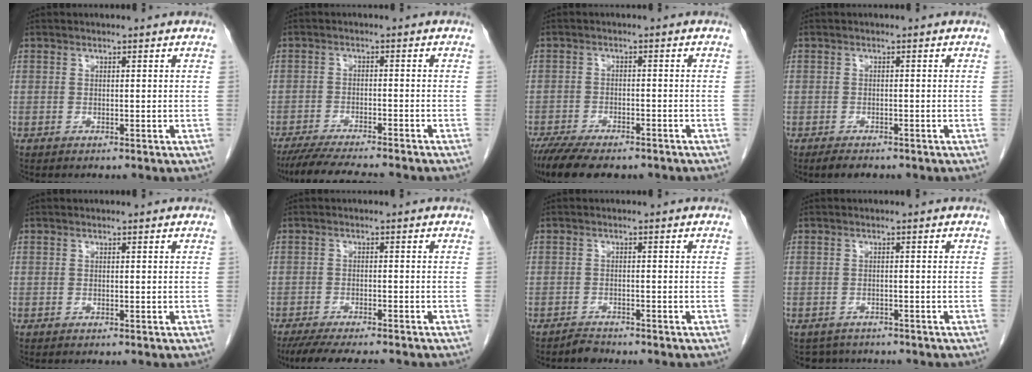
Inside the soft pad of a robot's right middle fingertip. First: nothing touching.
{"total": 11.4, "force": [-10.0, 0.6, 5.5], "torque": [-0.076, -0.020, -0.151]}
{"total": 11.8, "force": [-9.4, 3.8, 6.1], "torque": [-0.103, -0.009, -0.139]}
{"total": 2.3, "force": [-1.8, 0.9, 1.1], "torque": [-0.024, -0.005, -0.023]}
{"total": 0.0}
{"total": 10.3, "force": [-8.9, 1.6, 5.1], "torque": [-0.075, -0.018, -0.131]}
{"total": 1.4, "force": [-1.4, 0.2, -0.1], "torque": [0.001, -0.003, -0.024]}
{"total": 3.7, "force": [-3.2, 1.8, 0.0], "torque": [-0.002, 0.000, -0.046]}